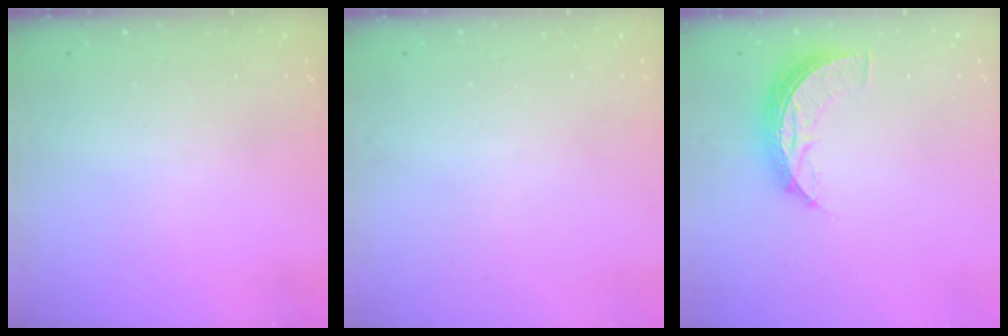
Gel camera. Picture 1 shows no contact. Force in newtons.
{"total": 0.0}
{"total": 7.7, "press": 7.6, "slide": 0.7}